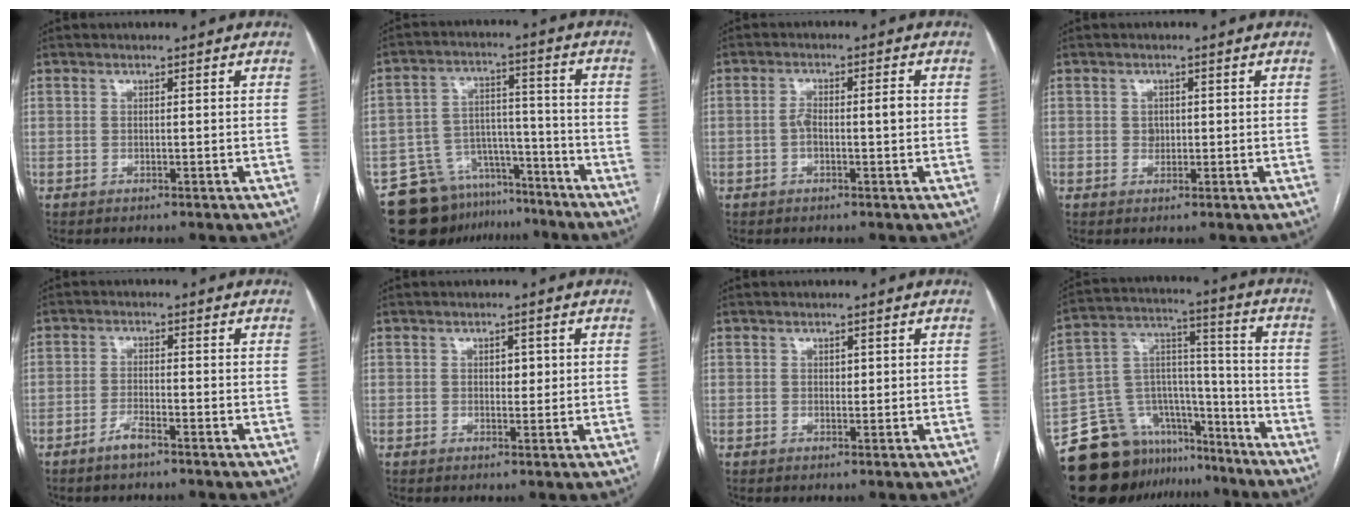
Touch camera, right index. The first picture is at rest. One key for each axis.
{"total": 12.8, "fx": -10.3, "fy": 7.2, "fz": 2.2, "tx": -0.029, "ty": 0.059, "tz": -0.162}
{"total": 4.0, "fx": -0.4, "fy": 1.2, "fz": 3.8, "tx": -0.070, "ty": 0.015, "tz": -0.008}
{"total": 1.5, "fx": 0.1, "fy": 1.3, "fz": 0.7, "tx": -0.011, "ty": 0.001, "tz": 0.003}
{"total": 2.7, "fx": -2.0, "fy": 0.4, "fz": 1.7, "tx": -0.035, "ty": 0.000, "tz": -0.040}
{"total": 1.9, "fx": 0.4, "fy": 1.2, "fz": 1.5, "tx": -0.016, "ty": 0.002, "tz": 0.005}
{"total": 0.8, "fx": 0.2, "fy": 0.6, "fz": 0.5, "tx": -0.004, "ty": 0.000, "tz": 0.003}
{"total": 17.7, "fx": -13.9, "fy": 10.1, "fz": 4.4, "tx": -0.076, "ty": 0.086, "tz": -0.223}